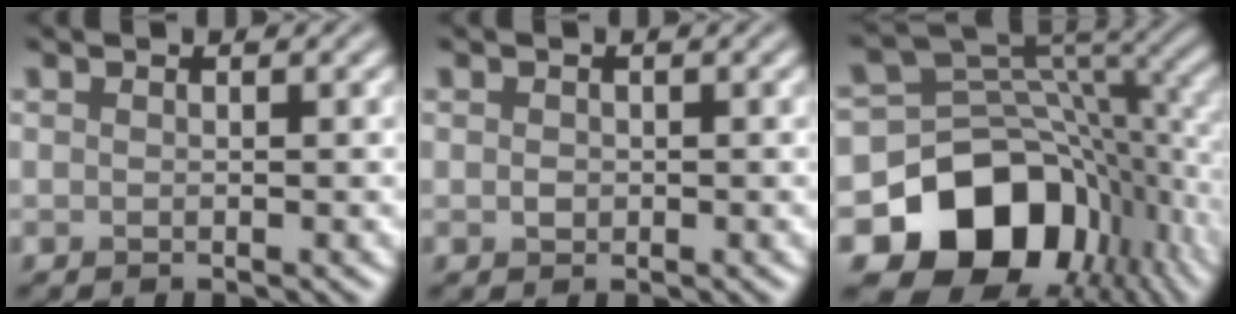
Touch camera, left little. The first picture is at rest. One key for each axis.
{"total": 0.7, "fx": 0.0, "fy": 0.6, "fz": 0.4, "tx": -0.006, "ty": -0.003, "tz": -0.002}
{"total": 14.2, "fx": -6.0, "fy": 10.5, "fz": 7.5, "tx": -0.137, "ty": -0.014, "tz": -0.104}